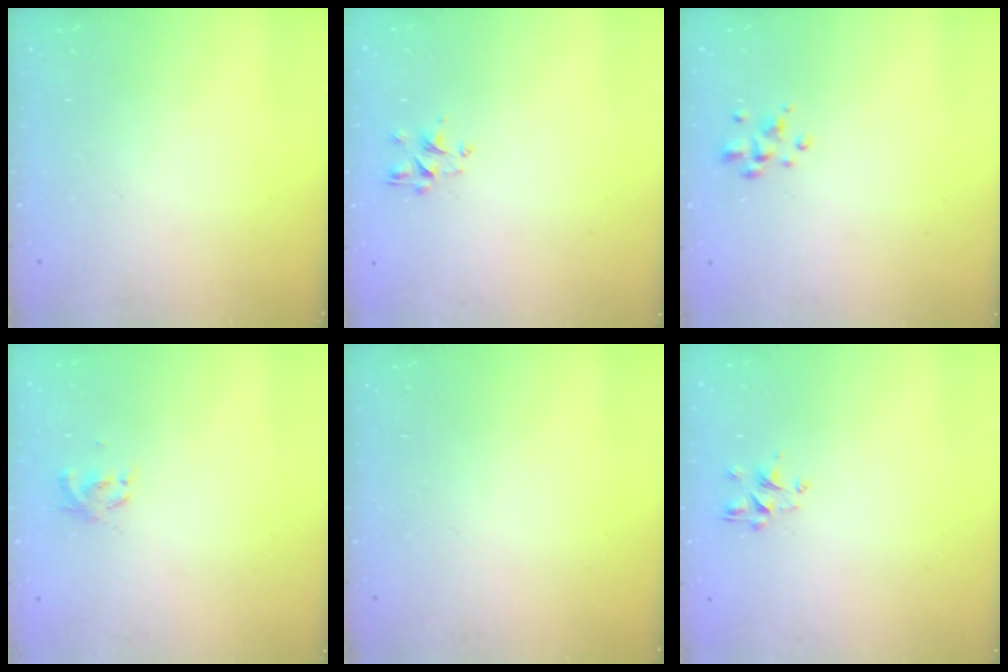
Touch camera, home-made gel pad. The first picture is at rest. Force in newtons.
{"total": 1.5, "press": 1.4, "slide": 0.7}
{"total": 2.1, "press": 2.1, "slide": 0.1}
{"total": 2.1, "press": 1.9, "slide": 0.8}
{"total": 0.0}
{"total": 1.5, "press": 1.4, "slide": 0.7}